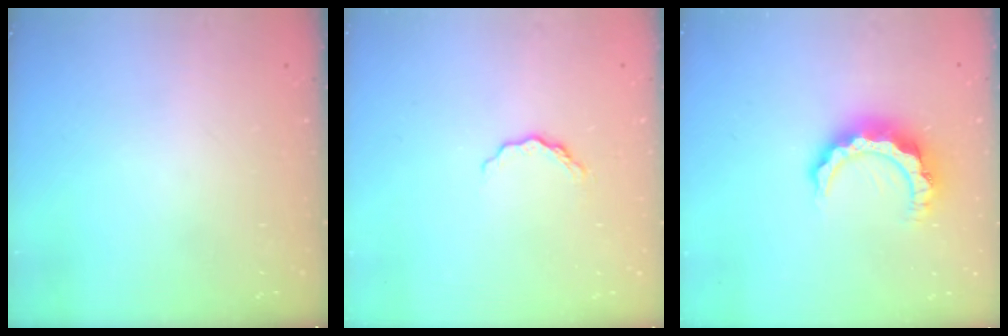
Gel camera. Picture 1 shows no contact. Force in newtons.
{"total": 6.7, "press": 6.7, "slide": 0.6}
{"total": 10.4, "press": 10.4, "slide": 1.1}